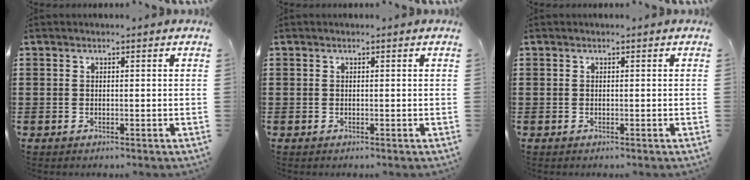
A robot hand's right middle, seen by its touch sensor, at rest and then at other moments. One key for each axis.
{"total": 0.0}
{"total": 0.0}